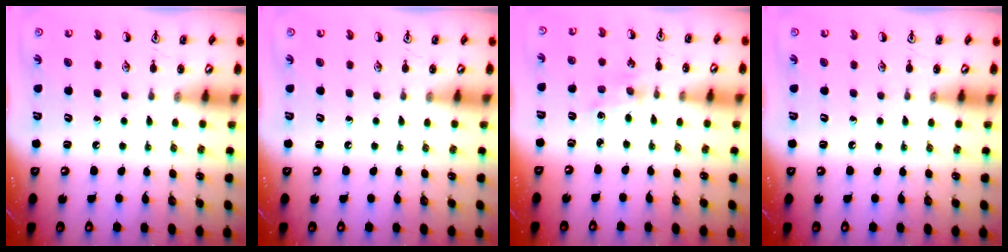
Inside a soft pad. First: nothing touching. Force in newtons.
{"total": 0.0}
{"total": 1.9, "press": 1.8, "slide": 0.4}
{"total": 0.0}